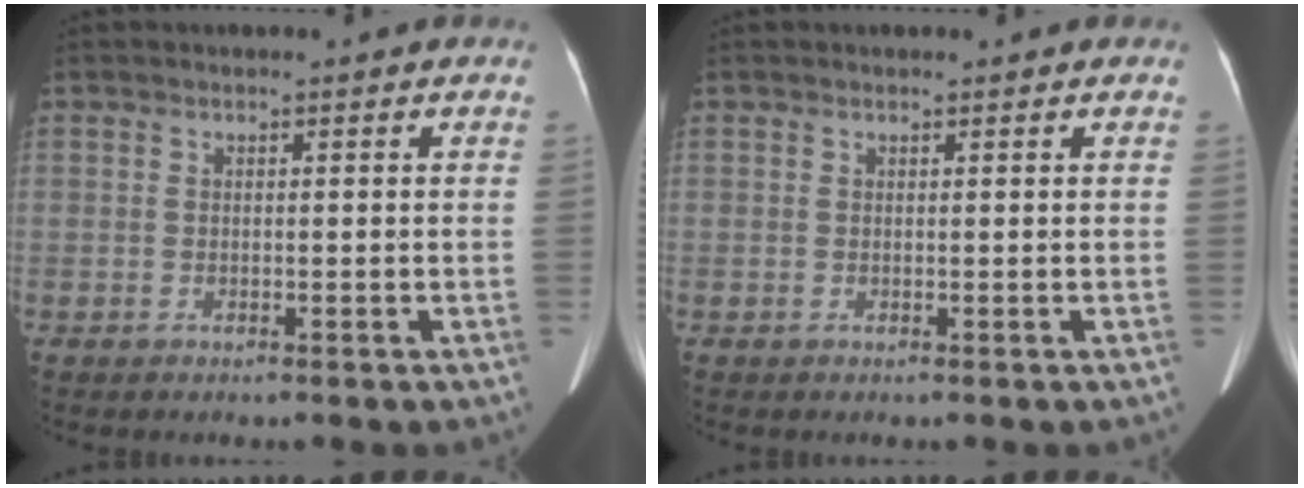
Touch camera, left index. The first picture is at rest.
{"total": 1.0, "force": [0.9, 0.2, 0.4], "torque": [-0.007, 0.000, 0.011]}